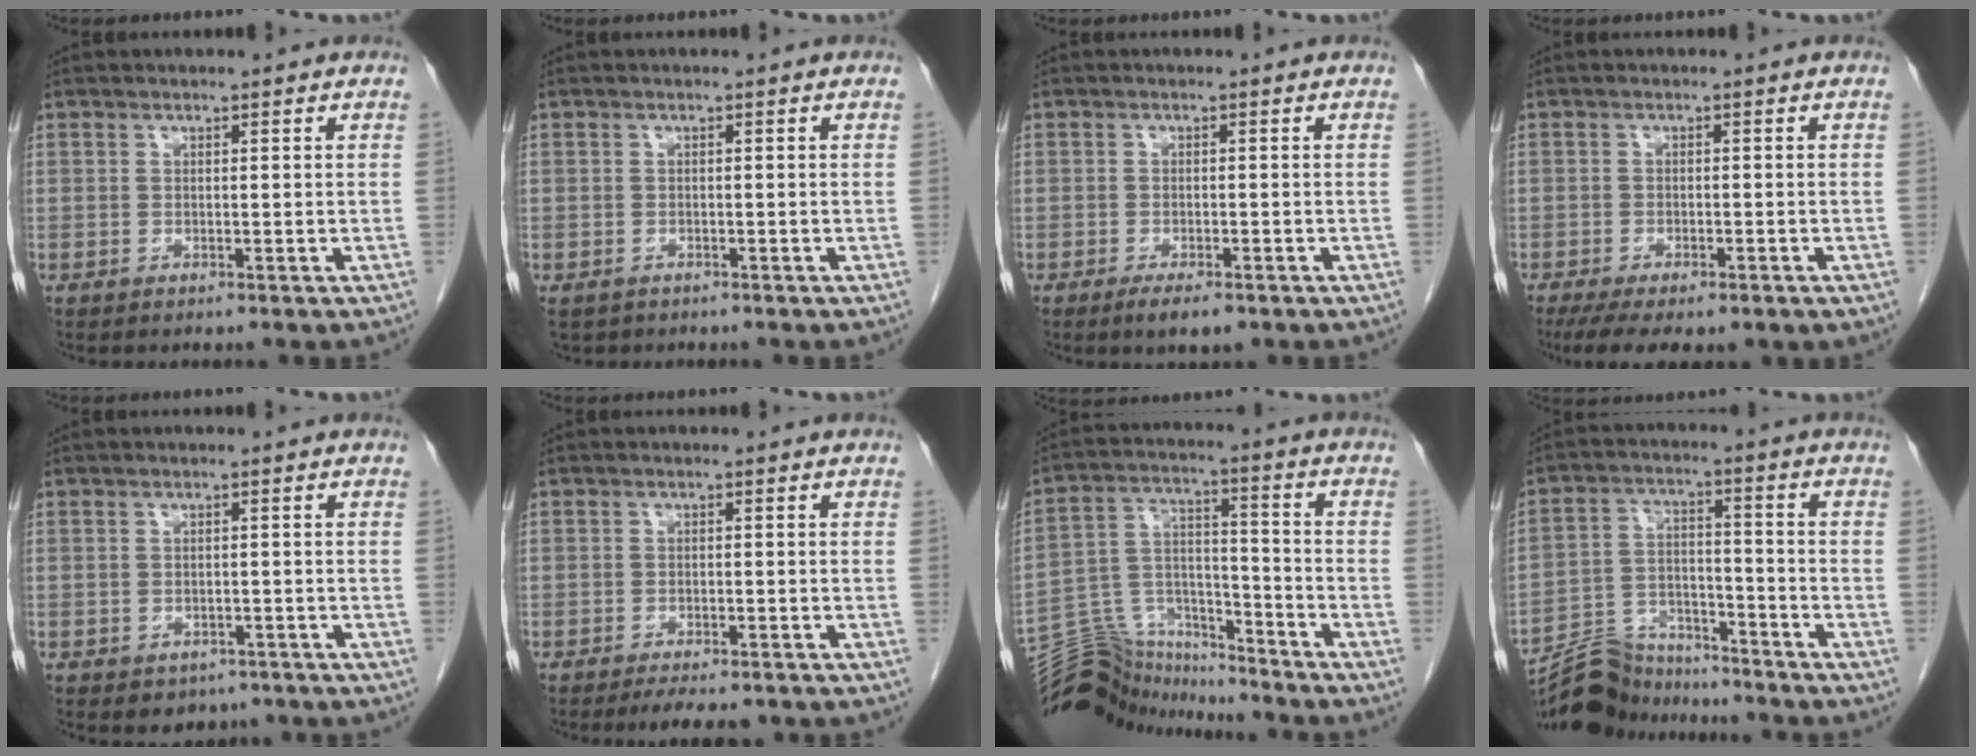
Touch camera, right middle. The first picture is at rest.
{"total": 1.9, "force": [-1.4, 1.3, 0.4], "torque": [-0.010, 0.000, -0.019]}
{"total": 3.4, "force": [-2.2, 0.9, 2.4], "torque": [-0.040, -0.003, -0.033]}
{"total": 10.0, "force": [-6.7, 3.7, 6.4], "torque": [-0.102, -0.014, -0.095]}
{"total": 3.4, "force": [-2.4, 2.3, 0.8], "torque": [-0.005, 0.005, -0.025]}
{"total": 5.6, "force": [-4.6, 1.7, 2.7], "torque": [-0.032, -0.006, -0.064]}
{"total": 14.8, "force": [-14.4, 3.1, 1.1], "torque": [-0.029, 0.051, -0.249]}
{"total": 10.7, "force": [-10.4, 2.5, 0.4], "torque": [-0.009, 0.029, -0.185]}